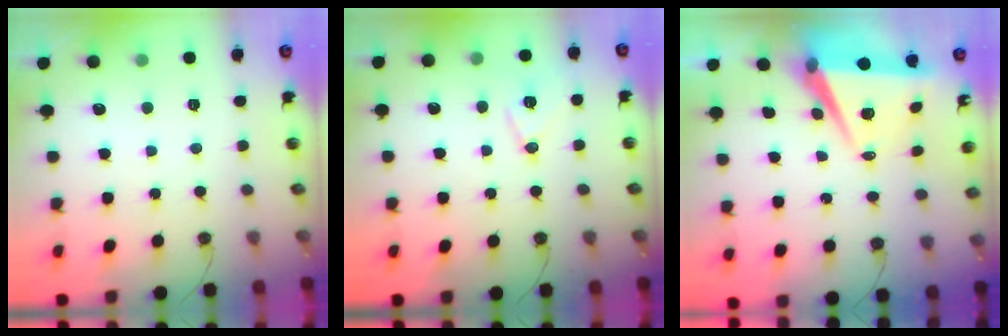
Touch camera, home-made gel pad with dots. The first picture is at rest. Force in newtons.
{"total": 11.1, "press": 10.5, "slide": 3.5}
{"total": 8.1, "press": 6.9, "slide": 4.2}